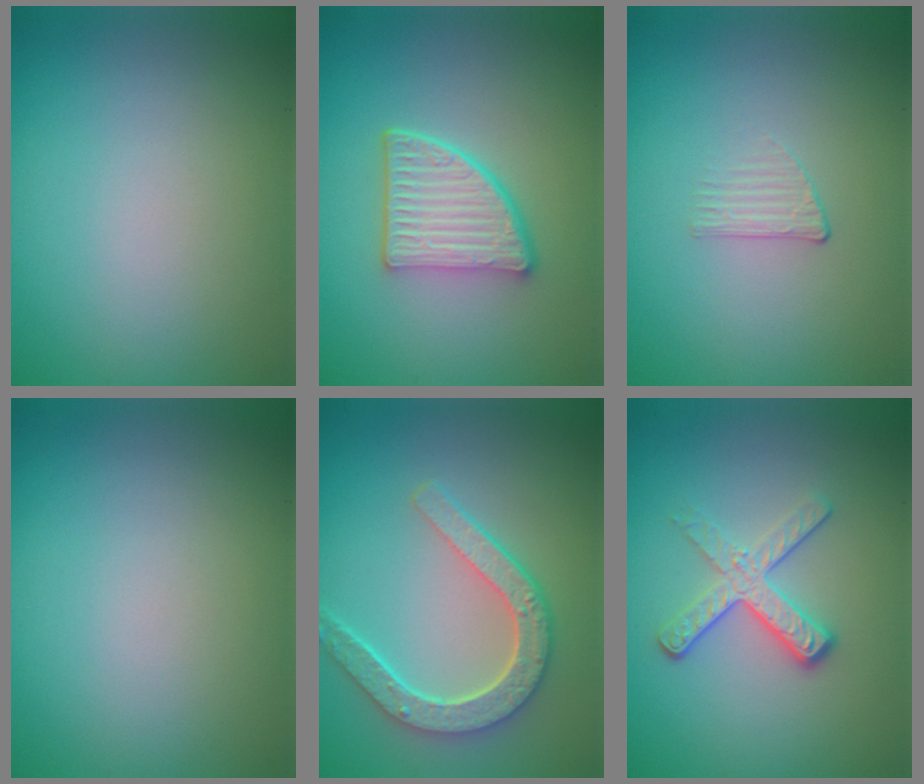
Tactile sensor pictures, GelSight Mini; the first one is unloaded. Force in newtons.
{"total": 4.9, "press": 3.8, "slide": 3.1}
{"total": 1.0, "press": 0.3, "slide": 1.0}
{"total": 0.0}
{"total": 5.1, "press": 4.0, "slide": 3.2}
{"total": 3.6, "press": 2.6, "slide": 2.5}